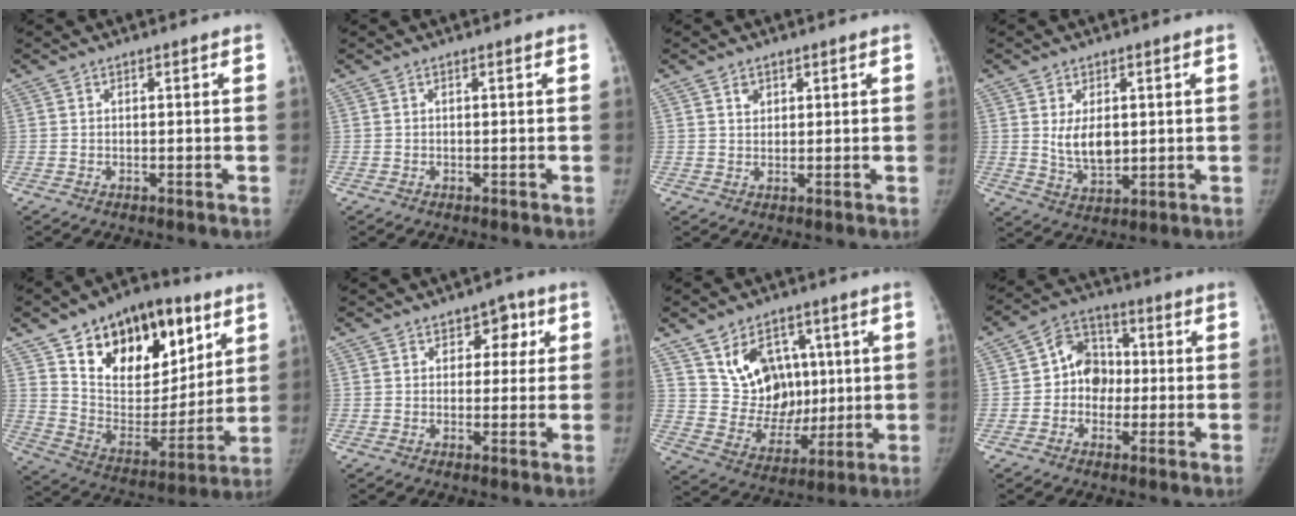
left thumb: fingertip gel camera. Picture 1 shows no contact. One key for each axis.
{"total": 0.0}
{"total": 2.3, "fx": 1.3, "fy": 1.7, "fz": 0.8, "tx": 0.000, "ty": -0.009, "tz": 0.023}
{"total": 7.2, "fx": 1.1, "fy": 4.6, "fz": 5.4, "tx": -0.072, "ty": -0.018, "tz": 0.032}
{"total": 25.8, "fx": 13.1, "fy": 15.7, "fz": 15.7, "tx": -0.193, "ty": -0.029, "tz": 0.227}
{"total": 4.8, "fx": 1.7, "fy": 3.8, "fz": 2.4, "tx": 0.011, "ty": -0.001, "tz": 0.016}
{"total": 14.5, "fx": 5.3, "fy": 11.2, "fz": 7.6, "tx": -0.075, "ty": -0.023, "tz": 0.113}
{"total": 8.6, "fx": -0.3, "fy": 7.4, "fz": 4.5, "tx": -0.033, "ty": 0.023, "tz": -0.021}